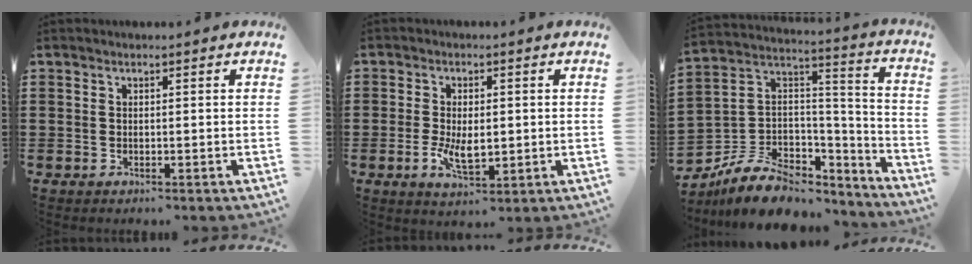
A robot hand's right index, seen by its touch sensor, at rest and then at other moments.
{"total": 5.1, "force": [-0.6, 2.6, 4.4], "torque": [-0.077, 0.000, -0.011]}
{"total": 10.1, "force": [-6.3, 6.9, 3.8], "torque": [-0.088, 0.022, -0.111]}